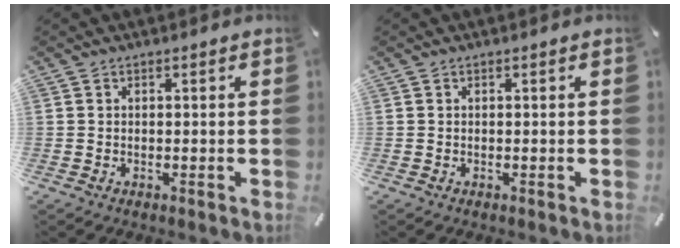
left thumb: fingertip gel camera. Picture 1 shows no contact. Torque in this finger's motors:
{"motor_torque": [-0.11, -0.14, -0.04, 0.17, 0.00]}